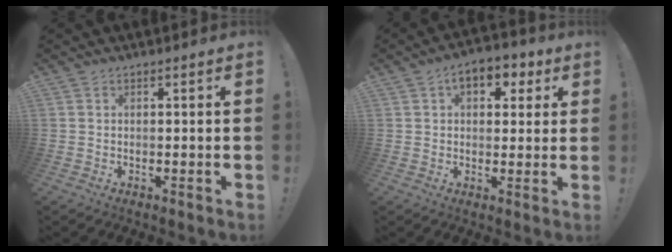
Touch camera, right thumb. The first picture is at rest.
{"total": 7.9, "force": [3.4, 5.1, 5.1], "torque": [-0.063, -0.005, 0.057]}